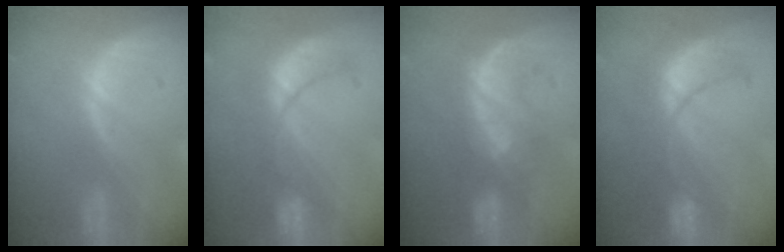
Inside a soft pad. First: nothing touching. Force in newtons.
{"total": 8.4, "press": 7.9, "slide": 2.9}
{"total": 8.2, "press": 7.6, "slide": 2.9}
{"total": 8.2, "press": 8.1, "slide": 0.8}